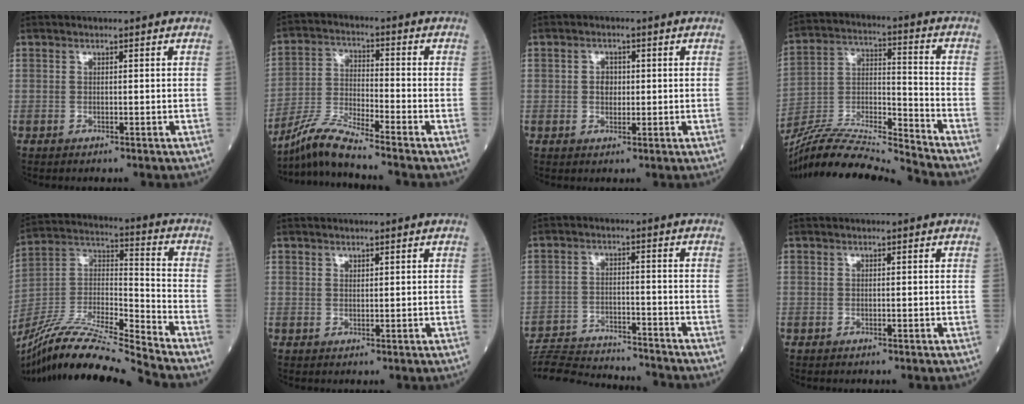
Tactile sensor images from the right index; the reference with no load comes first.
{"total": 7.5, "force": [-6.9, -1.5, 2.7], "torque": [-0.065, -0.022, -0.136]}
{"total": 2.3, "force": [0.1, 1.8, 1.4], "torque": [-0.021, 0.002, 0.003]}
{"total": 17.0, "force": [-16.1, -1.5, 5.3], "torque": [-0.097, 0.014, -0.294]}
{"total": 19.4, "force": [-17.8, -1.8, 7.6], "torque": [-0.158, 0.008, -0.327]}
{"total": 0.6, "force": [0.6, 0.2, 0.1], "torque": [0.002, -0.006, 0.008]}
{"total": 15.7, "force": [-15.2, 0.9, 3.9], "torque": [-0.075, -0.004, -0.229]}
{"total": 0.0}